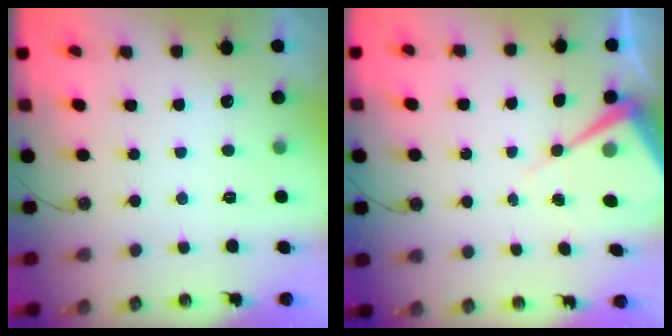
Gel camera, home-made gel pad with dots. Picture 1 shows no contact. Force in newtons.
{"total": 7.6, "press": 7.6, "slide": 0.7}